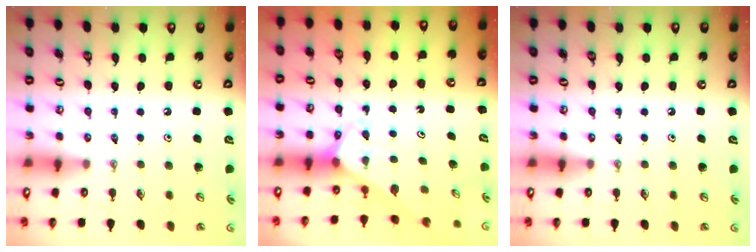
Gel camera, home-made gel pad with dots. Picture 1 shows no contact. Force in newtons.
{"total": 2.8, "press": 2.8, "slide": 0.1}
{"total": 0.0}